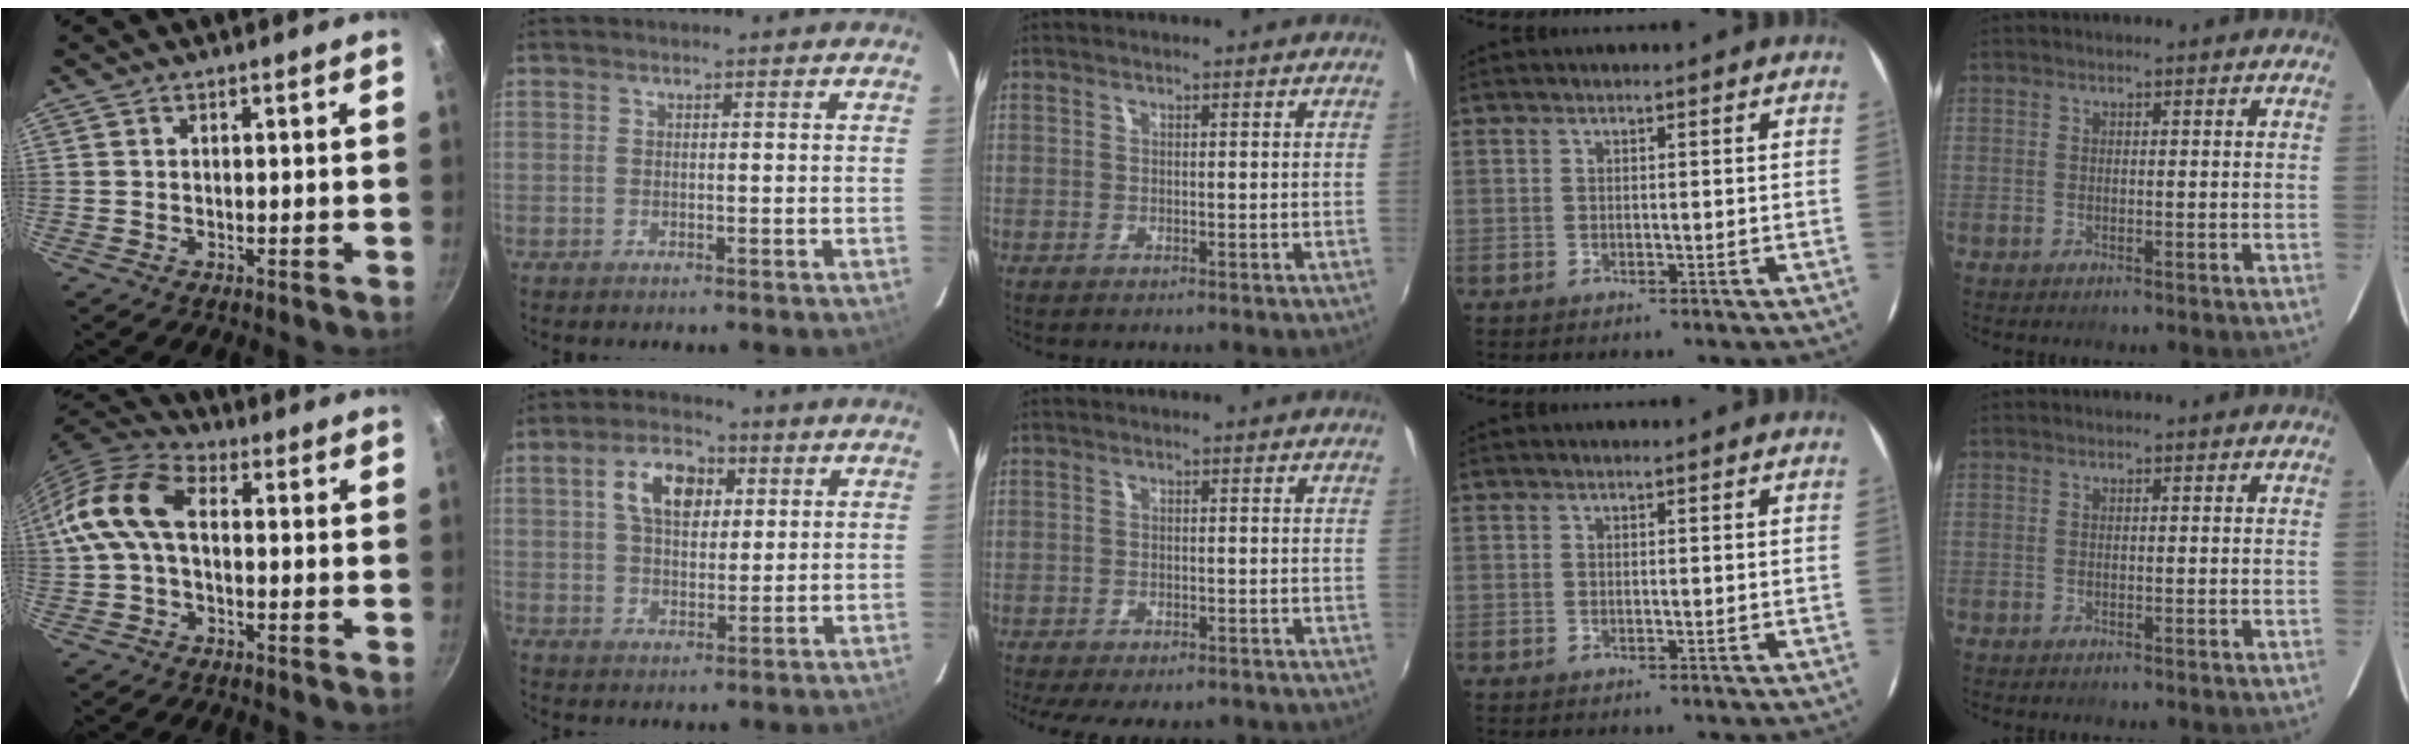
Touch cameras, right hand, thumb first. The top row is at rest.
{"thumb": {"total": 11.0, "force": [0.4, 6.8, 8.7], "torque": [-0.165, 0.034, -0.012]}, "index": {"total": 9.2, "force": [2.9, 5.5, 6.7], "torque": [-0.118, 0.024, 0.051]}, "middle": {"total": 10.3, "force": [-8.5, 2.9, 5.0], "torque": [-0.108, -0.029, -0.120]}}